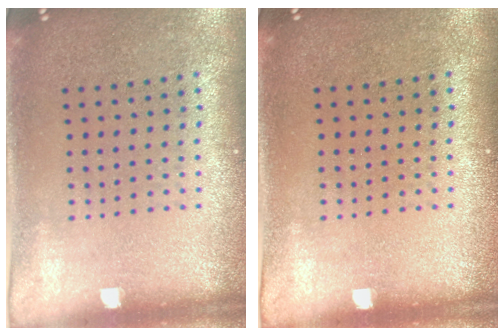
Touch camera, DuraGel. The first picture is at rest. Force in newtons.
{"total": 0.0}